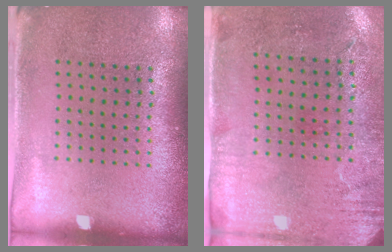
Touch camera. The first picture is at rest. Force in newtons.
{"total": 3.0, "press": 2.4, "slide": 1.8}